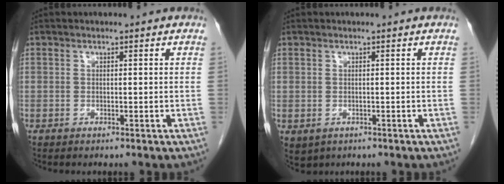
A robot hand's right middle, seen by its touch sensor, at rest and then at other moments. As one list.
[{"total": 2.5, "force": [-1.1, 2.0, 0.9], "torque": [-0.013, -0.002, -0.005]}]